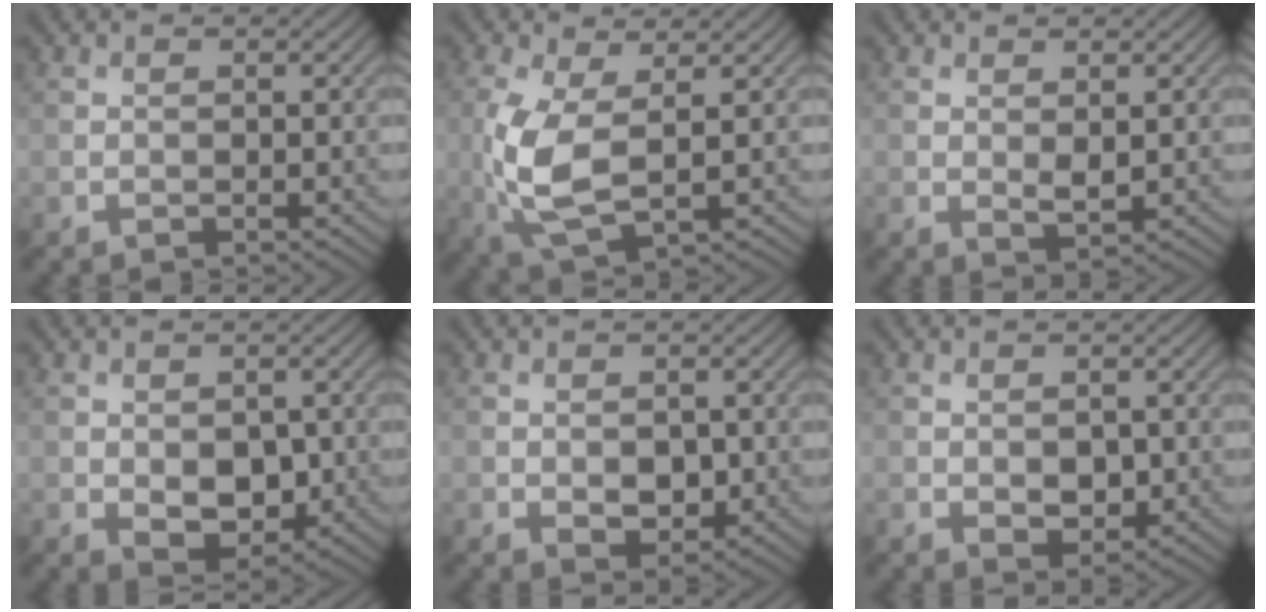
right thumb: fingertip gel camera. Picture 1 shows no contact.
{"total": 8.6, "force": [-0.1, 3.9, 7.6], "torque": [-0.194, -0.007, 0.000]}
{"total": 1.6, "force": [0.6, 0.6, 1.4], "torque": [-0.029, -0.008, 0.015]}
{"total": 5.0, "force": [-0.8, 3.2, 3.8], "torque": [-0.064, -0.016, -0.006]}
{"total": 3.1, "force": [-0.5, 2.0, 2.4], "torque": [-0.039, -0.010, -0.002]}
{"total": 2.7, "force": [-0.3, 1.7, 2.0], "torque": [-0.035, -0.008, 0.000]}